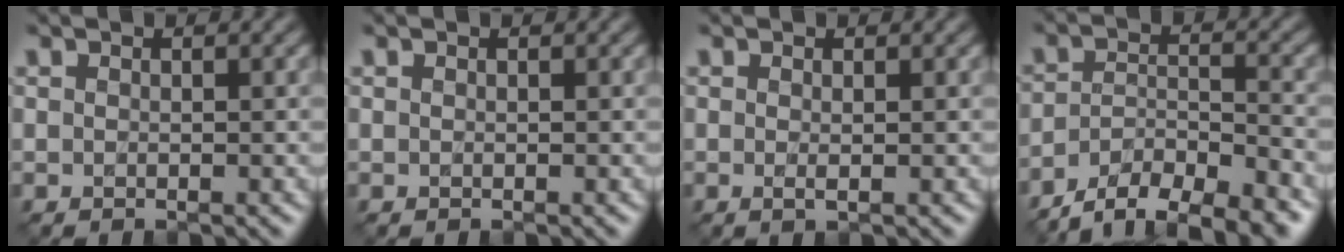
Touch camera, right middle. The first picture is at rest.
{"total": 0.0}
{"total": 0.7, "force": [-0.1, 0.1, 0.7], "torque": [-0.010, -0.002, 0.000]}
{"total": 8.4, "force": [-7.0, 2.4, 4.0], "torque": [-0.063, -0.005, -0.115]}